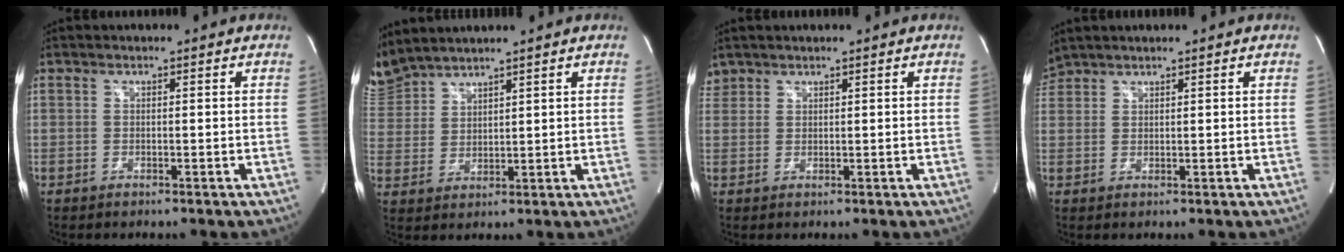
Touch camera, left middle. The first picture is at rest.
{"total": 7.0, "force": [6.8, 1.0, 1.1], "torque": [-0.041, 0.023, 0.146]}
{"total": 2.0, "force": [1.7, 1.0, -0.2], "torque": [0.003, 0.011, 0.034]}
{"total": 2.8, "force": [2.7, 0.5, 0.1], "torque": [-0.011, 0.023, 0.058]}